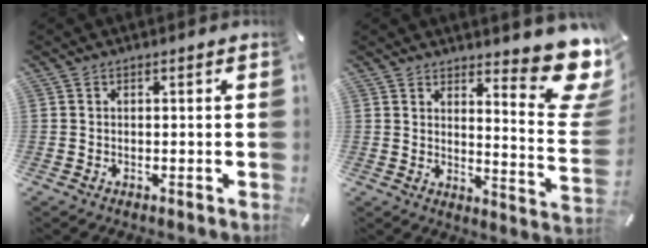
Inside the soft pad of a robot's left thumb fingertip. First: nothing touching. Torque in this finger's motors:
{"motor_torque": [1.64, -1.03, 1.43, -1.34, 0.05]}